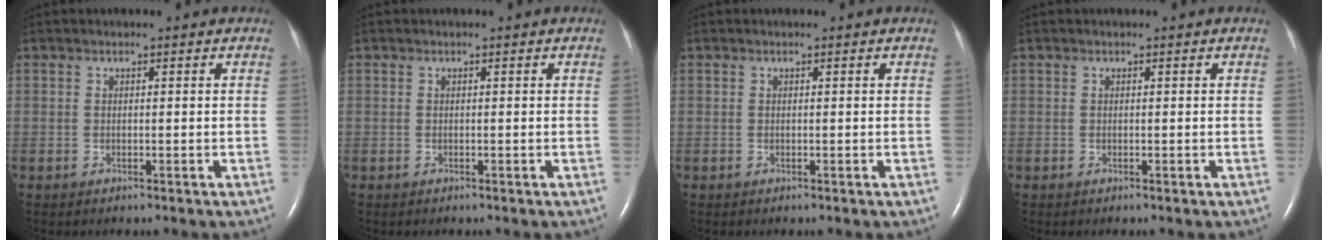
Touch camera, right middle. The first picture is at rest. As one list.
[{"total": 0.0}, {"total": 0.0}, {"total": 0.0}]